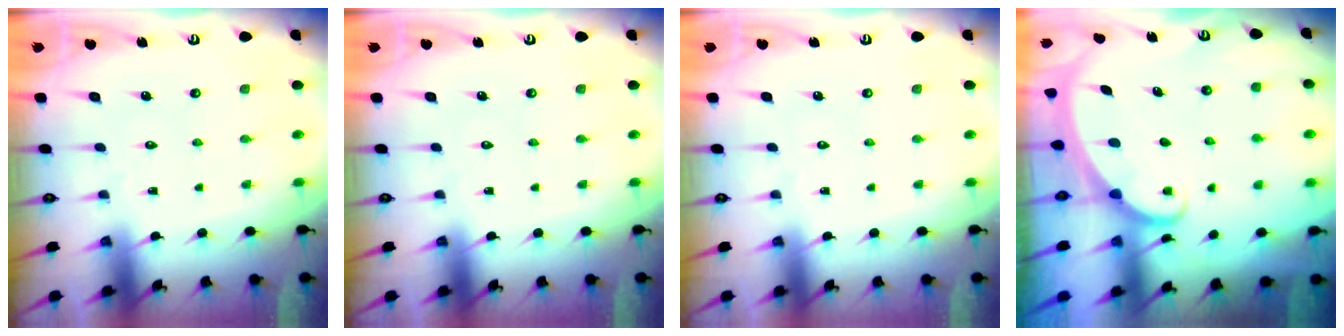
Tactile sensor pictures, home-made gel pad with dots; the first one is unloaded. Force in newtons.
{"total": 0.0}
{"total": 0.0}
{"total": 1.5, "press": 1.5, "slide": 0.1}